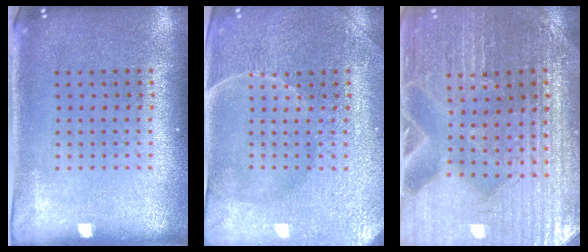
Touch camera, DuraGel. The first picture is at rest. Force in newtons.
{"total": 3.9, "press": 3.8, "slide": 0.8}
{"total": 3.4, "press": 3.4, "slide": 0.3}